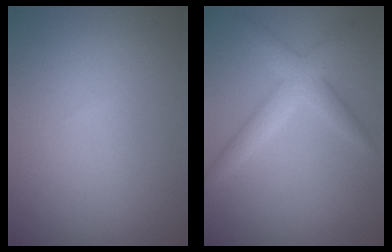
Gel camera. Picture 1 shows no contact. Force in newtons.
{"total": 3.2, "press": 3.2, "slide": 0.0}